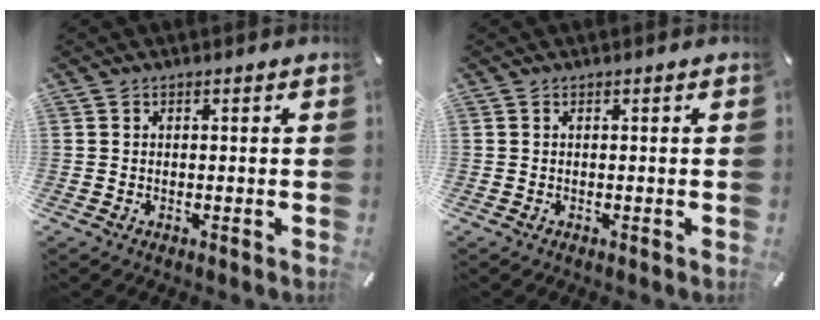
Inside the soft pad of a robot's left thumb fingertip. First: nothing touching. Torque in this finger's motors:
{"motor_torque": [0.00, 0.00, 0.04, 0.03, 0.00]}